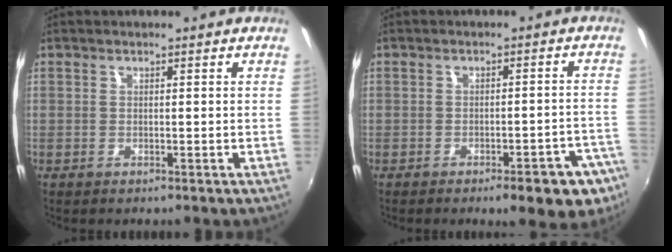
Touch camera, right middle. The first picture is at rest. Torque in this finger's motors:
{"motor_torque": [0.39, -0.91, 0.05, 0.00]}